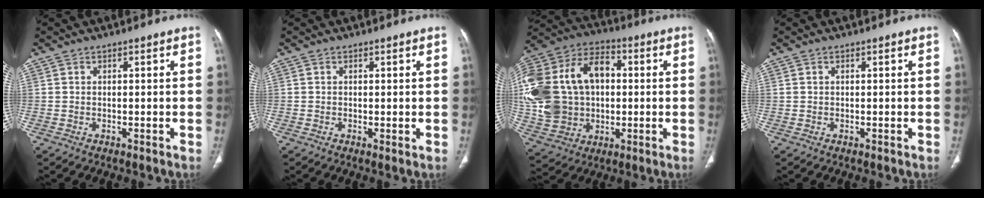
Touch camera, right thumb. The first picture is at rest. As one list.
[{"total": 0.6, "force": [0.0, 0.2, 0.6], "torque": [-0.015, -0.004, 0.000]}, {"total": 28.1, "force": [2.2, 20.6, 18.9], "torque": [-0.412, 0.041, 0.053]}, {"total": 0.0}]